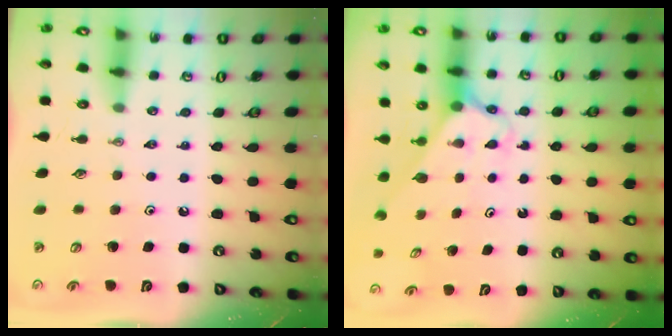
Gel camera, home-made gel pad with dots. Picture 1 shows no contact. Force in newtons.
{"total": 2.5, "press": 2.5, "slide": 0.2}